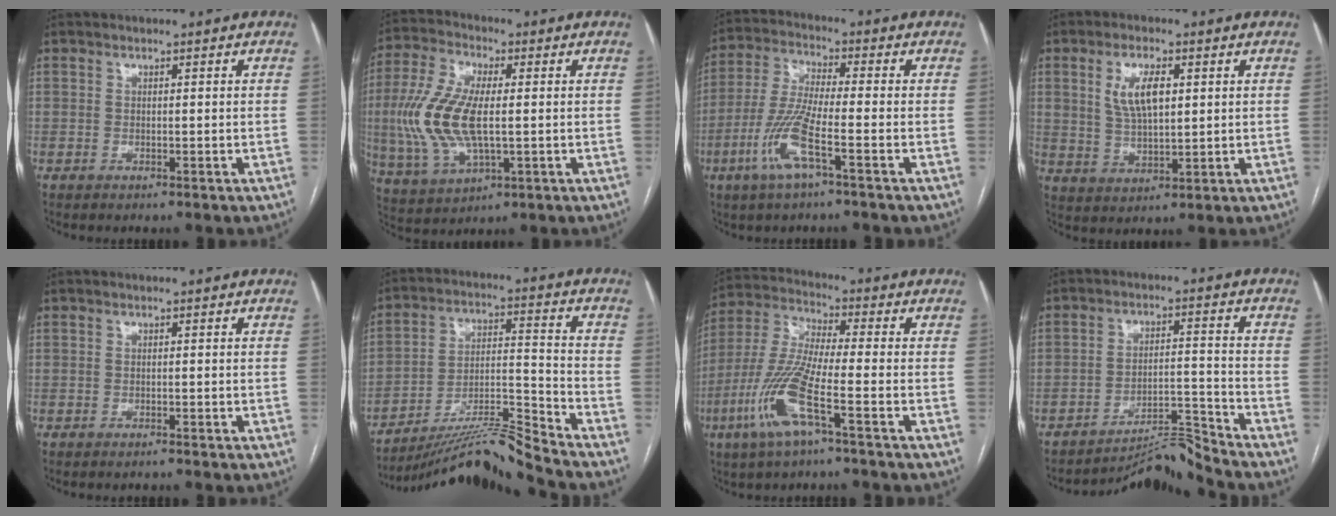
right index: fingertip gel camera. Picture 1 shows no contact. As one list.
[{"total": 13.4, "force": [-0.3, 5.2, 12.3], "torque": [-0.289, 0.000, -0.002]}, {"total": 9.7, "force": [-4.0, 0.7, 8.8], "torque": [-0.194, -0.005, -0.086]}, {"total": 7.2, "force": [2.3, 2.9, 6.2], "torque": [-0.126, 0.005, 0.049]}, {"total": 0.6, "force": [-0.5, -0.1, 0.2], "torque": [-0.006, -0.001, -0.009]}, {"total": 12.9, "force": [-12.0, -3.3, 3.6], "torque": [-0.055, 0.017, -0.214]}, {"total": 12.3, "force": [-5.0, 1.0, 11.2], "torque": [-0.251, -0.009, -0.105]}, {"total": 7.5, "force": [-6.8, -3.0, -1.0], "torque": [0.013, 0.016, -0.116]}]